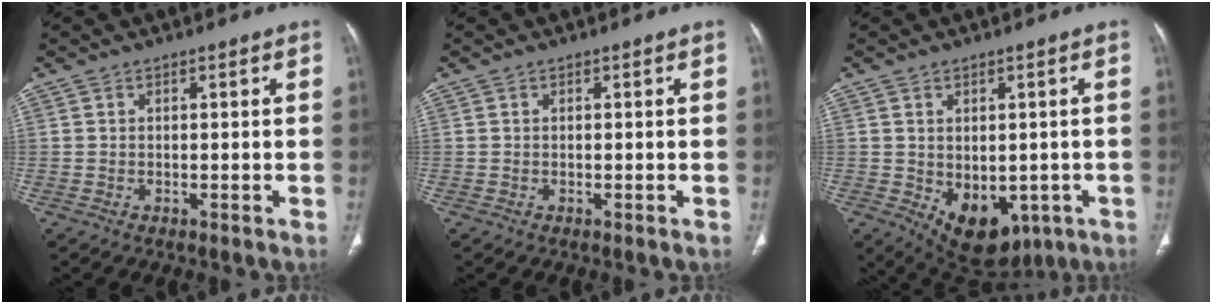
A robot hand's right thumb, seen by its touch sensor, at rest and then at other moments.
{"total": 0.0}
{"total": 11.9, "force": [-3.6, 7.8, 8.2], "torque": [-0.088, -0.003, -0.026]}